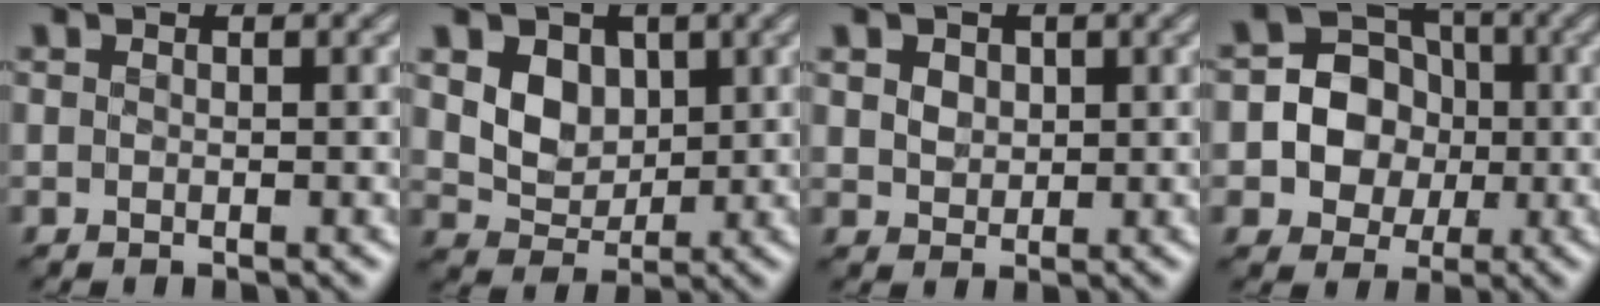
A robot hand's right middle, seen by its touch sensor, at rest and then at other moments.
{"total": 4.5, "force": [1.4, 3.6, 2.3], "torque": [-0.062, -0.012, 0.031]}
{"total": 3.2, "force": [1.6, 2.3, 1.6], "torque": [-0.043, 0.012, 0.024]}
{"total": 6.7, "force": [-0.7, 6.1, 2.7], "torque": [-0.029, 0.017, -0.031]}